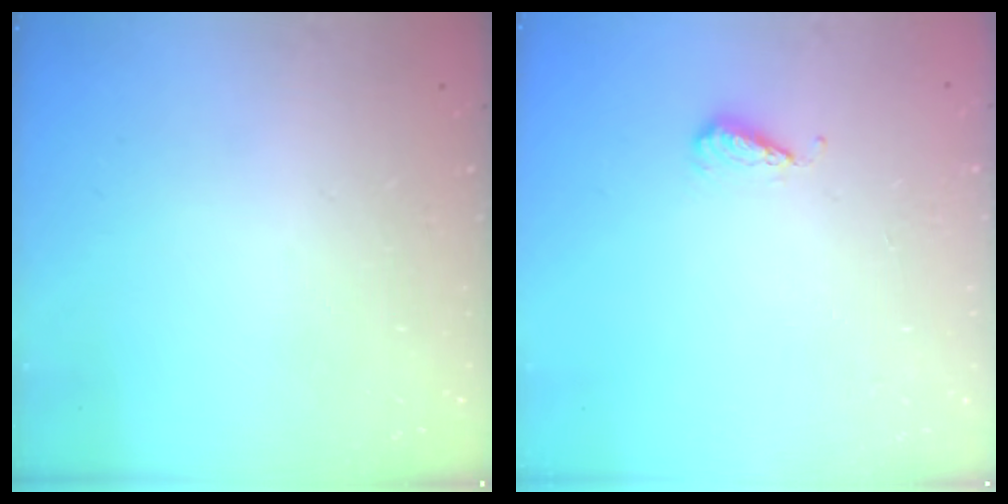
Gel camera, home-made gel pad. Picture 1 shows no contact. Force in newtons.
{"total": 4.0, "press": 3.8, "slide": 1.2}